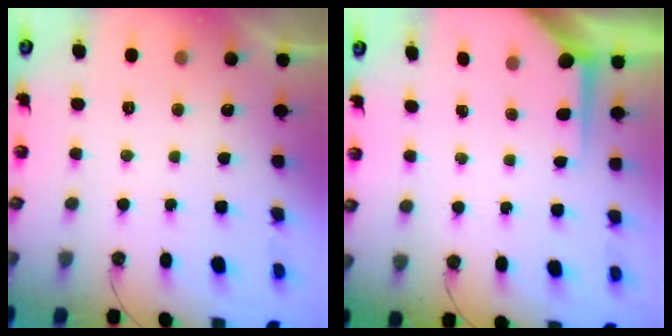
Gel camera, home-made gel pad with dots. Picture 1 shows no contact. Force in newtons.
{"total": 5.5, "press": 5.5, "slide": 0.5}